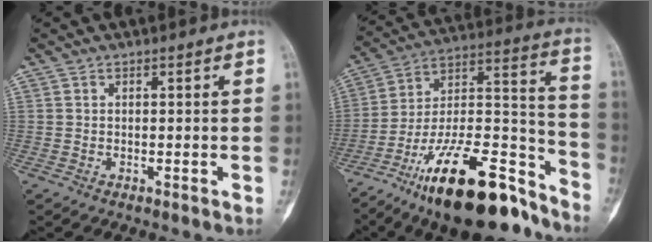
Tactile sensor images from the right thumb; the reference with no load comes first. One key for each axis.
{"total": 27.8, "fx": -19.0, "fy": 9.4, "fz": 18.0, "tx": -0.248, "ty": 0.098, "tz": -0.316}